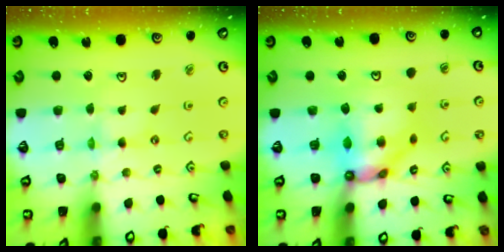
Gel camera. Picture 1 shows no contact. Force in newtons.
{"total": 10.4, "press": 10.2, "slide": 1.6}